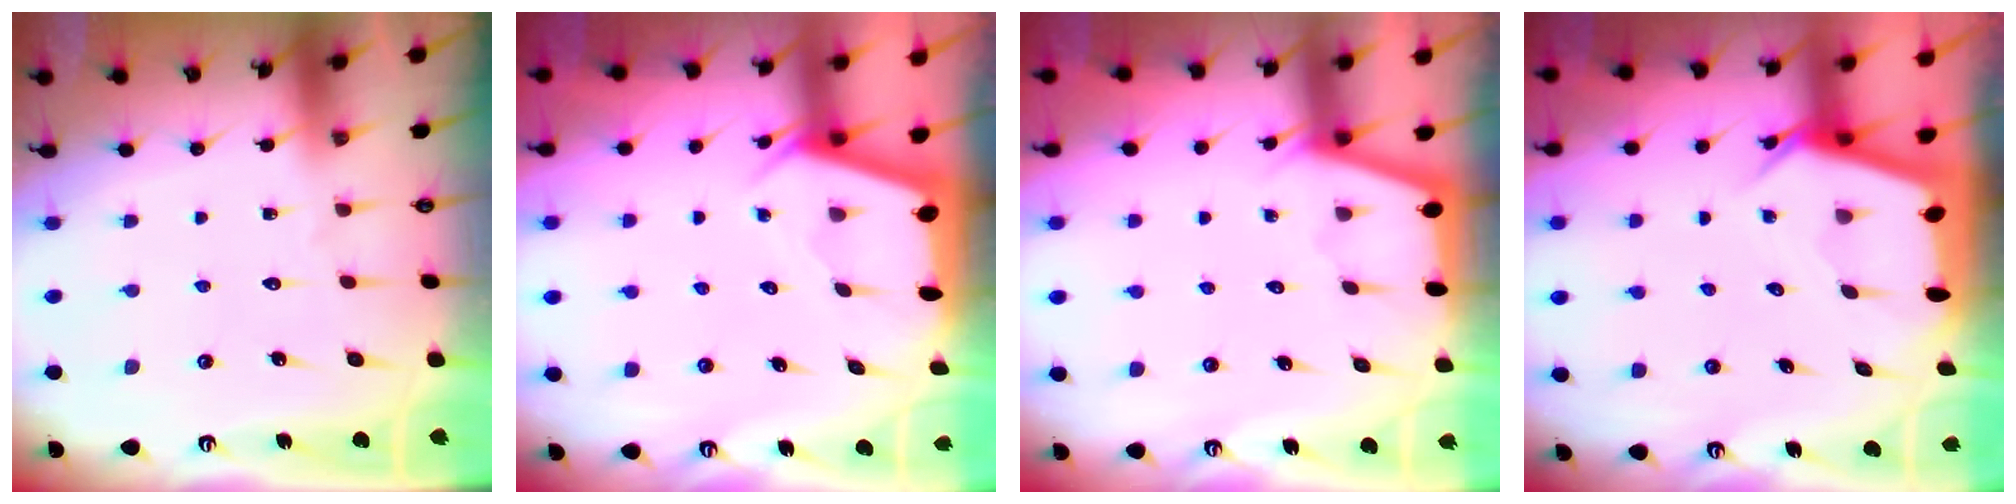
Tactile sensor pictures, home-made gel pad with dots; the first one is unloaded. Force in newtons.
{"total": 2.5, "press": 2.5, "slide": 0.3}
{"total": 1.8, "press": 1.8, "slide": 0.4}
{"total": 4.1, "press": 4.1, "slide": 0.4}